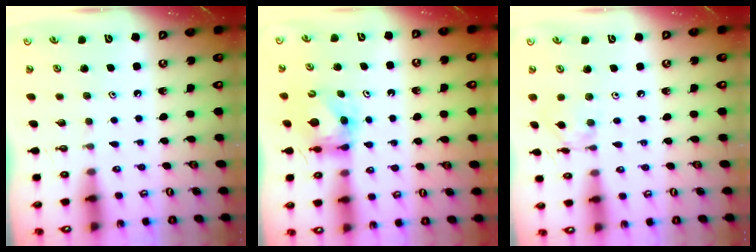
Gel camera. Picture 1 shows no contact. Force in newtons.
{"total": 5.9, "press": 5.9, "slide": 0.7}
{"total": 3.2, "press": 3.2, "slide": 0.2}